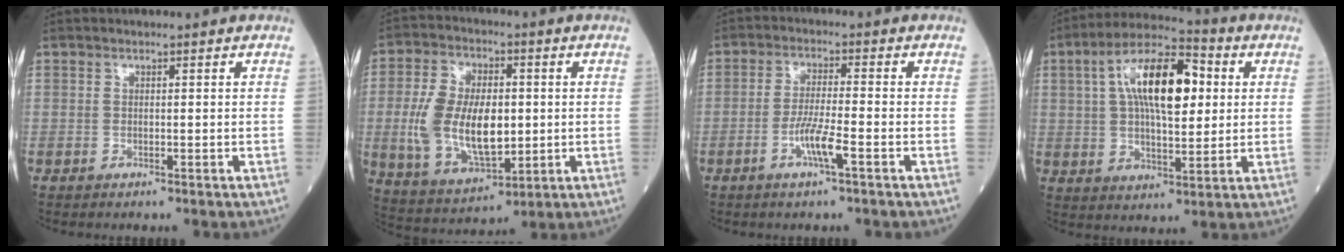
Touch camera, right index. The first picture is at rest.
{"total": 14.8, "force": [-0.5, 7.4, 12.8], "torque": [-0.259, 0.005, 0.003]}
{"total": 5.4, "force": [-2.3, 0.1, 4.9], "torque": [-0.096, -0.006, -0.046]}
{"total": 14.6, "force": [3.3, 5.2, 13.2], "torque": [-0.239, 0.030, 0.052]}